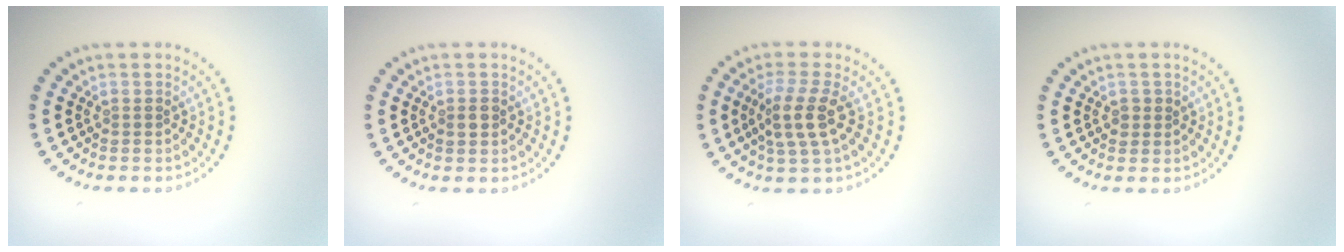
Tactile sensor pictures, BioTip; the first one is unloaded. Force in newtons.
{"total": 1.2, "press": 1.1, "slide": 0.2}
{"total": 3.6, "press": 3.2, "slide": 1.7}
{"total": 0.9, "press": 0.8, "slide": 0.3}